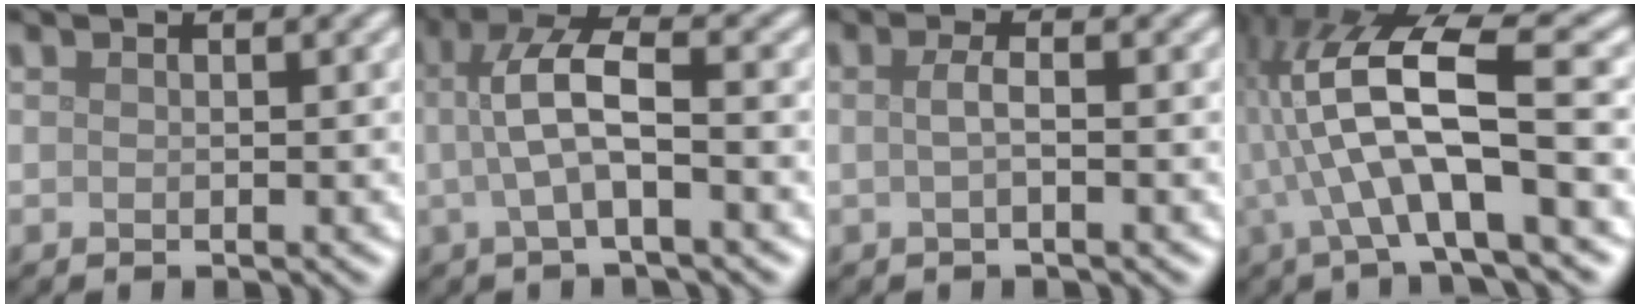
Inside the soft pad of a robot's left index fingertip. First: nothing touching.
{"total": 5.1, "force": [-0.1, 1.5, 4.9], "torque": [-0.099, 0.010, -0.007]}
{"total": 1.5, "force": [-0.1, 0.5, 1.5], "torque": [-0.028, 0.002, -0.004]}
{"total": 10.4, "force": [-0.1, 2.7, 10.1], "torque": [-0.191, 0.022, -0.005]}